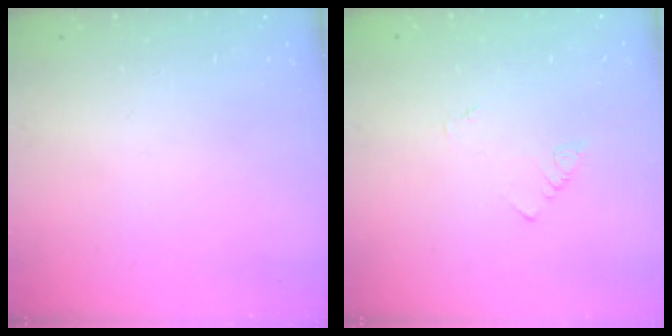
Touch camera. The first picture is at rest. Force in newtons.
{"total": 1.1, "press": 1.1, "slide": 0.3}